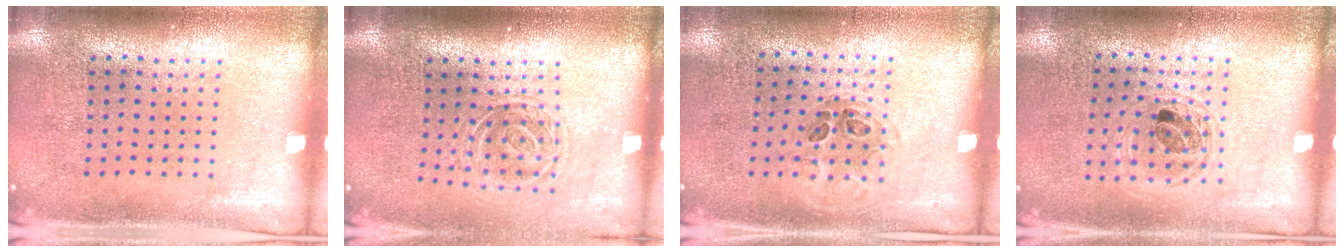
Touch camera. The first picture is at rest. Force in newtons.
{"total": 1.6, "press": 1.1, "slide": 1.1}
{"total": 0.9, "press": 0.6, "slide": 0.7}
{"total": 1.1, "press": 1.0, "slide": 0.3}